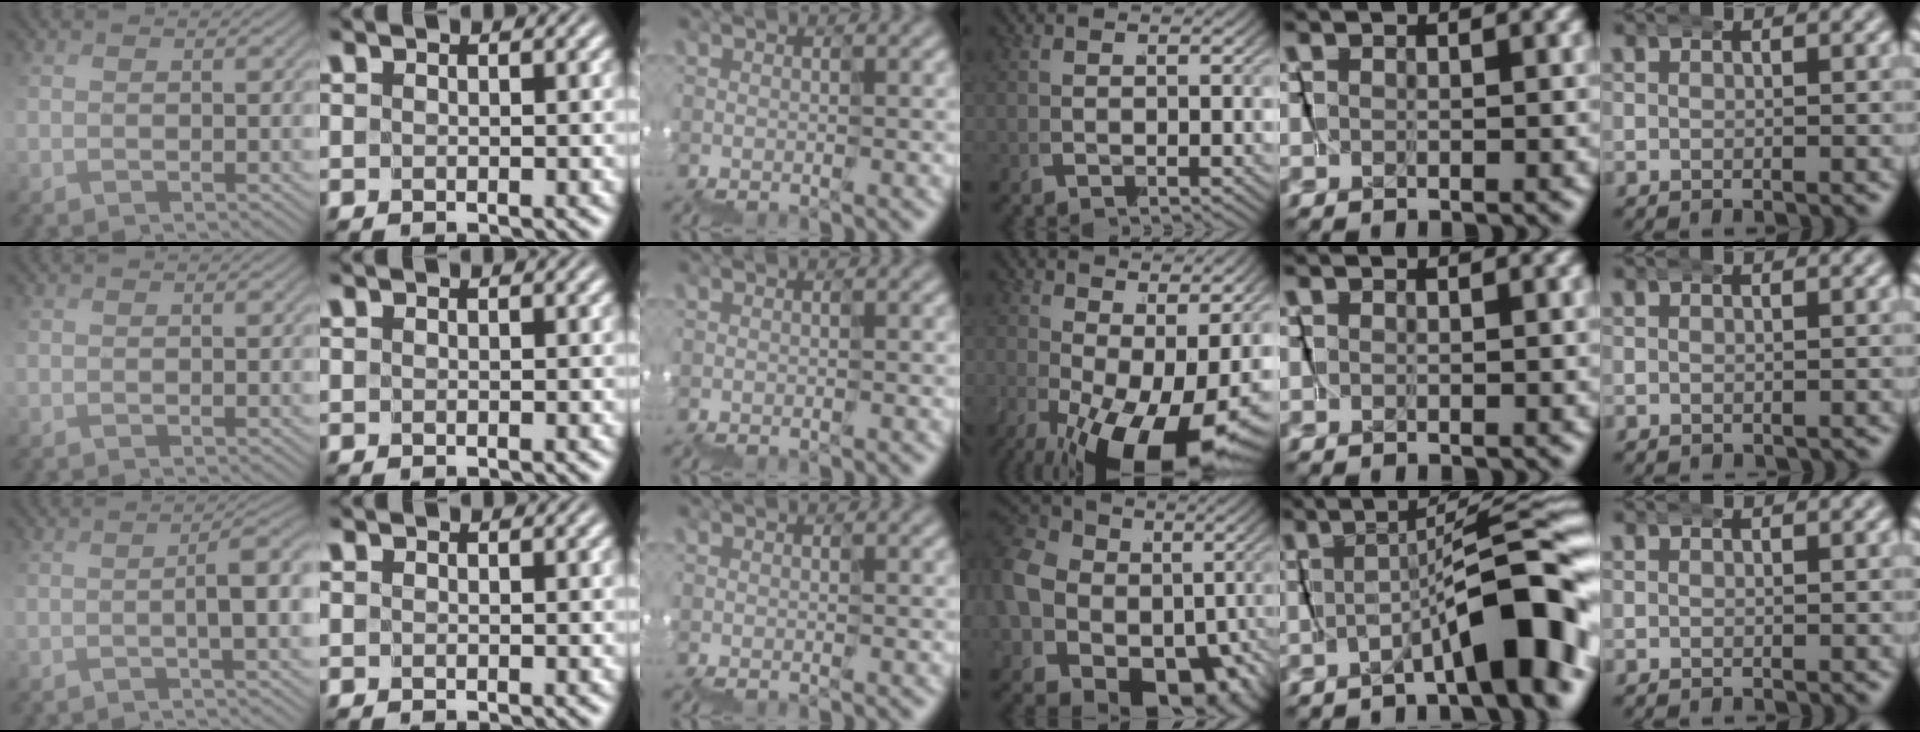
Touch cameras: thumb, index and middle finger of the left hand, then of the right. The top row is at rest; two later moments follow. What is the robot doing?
{"motion": "wrap", "object": "ethernet cable"}